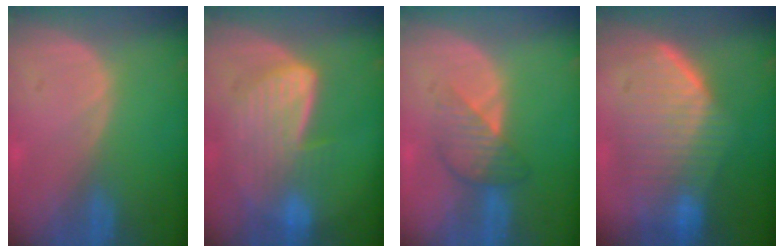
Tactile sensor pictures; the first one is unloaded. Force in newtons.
{"total": 7.6, "press": 7.2, "slide": 2.2}
{"total": 4.3, "press": 4.3, "slide": 0.2}
{"total": 9.5, "press": 9.1, "slide": 3.0}